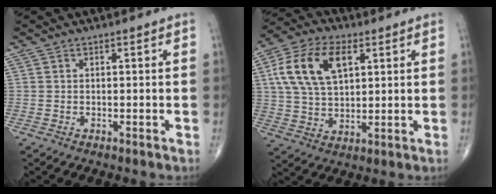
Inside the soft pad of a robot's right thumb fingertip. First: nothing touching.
{"total": 14.7, "force": [4.7, 8.4, 11.2], "torque": [-0.209, 0.005, 0.087]}